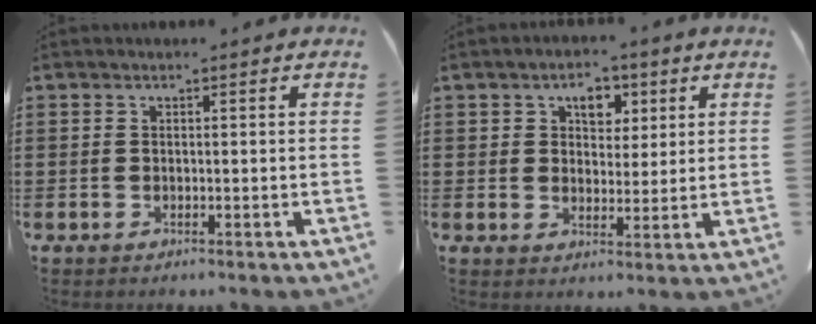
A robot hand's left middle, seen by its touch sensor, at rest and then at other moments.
{"total": 4.5, "force": [2.4, 3.1, 2.1], "torque": [-0.032, 0.004, 0.036]}